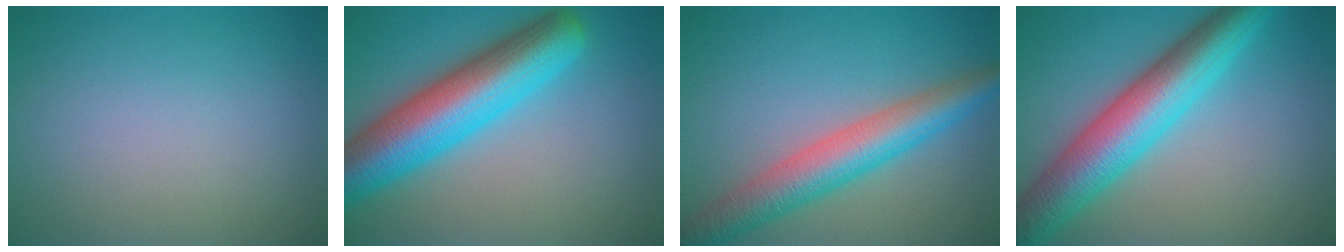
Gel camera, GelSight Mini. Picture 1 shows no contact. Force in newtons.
{"total": 10.2, "press": 10.2, "slide": 0.3}
{"total": 6.5, "press": 6.5, "slide": 0.1}
{"total": 9.0, "press": 9.0, "slide": 0.0}